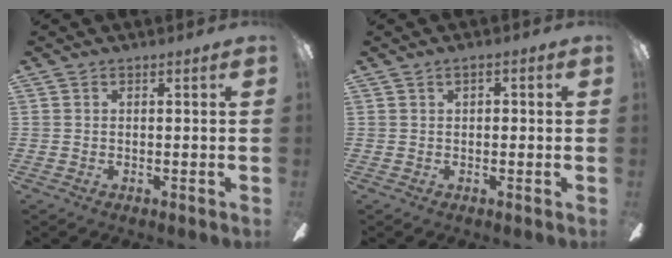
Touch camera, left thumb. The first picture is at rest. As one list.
[{"total": 1.8, "force": [0.6, 1.1, 1.4], "torque": [-0.019, 0.004, 0.008]}]